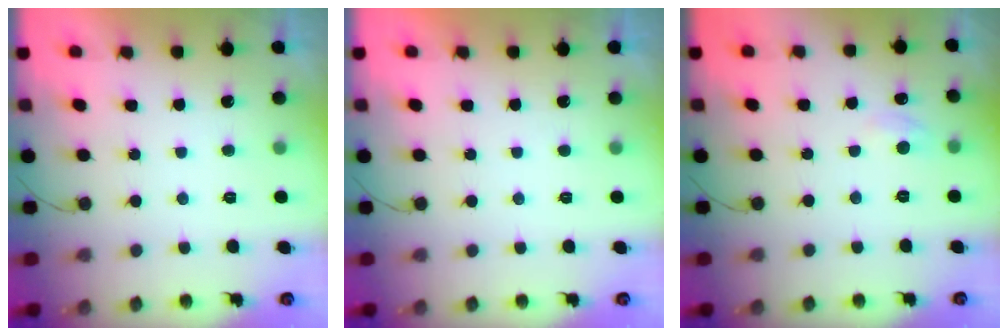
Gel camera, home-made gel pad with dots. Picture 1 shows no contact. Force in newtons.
{"total": 0.0}
{"total": 5.2, "press": 5.2, "slide": 0.7}